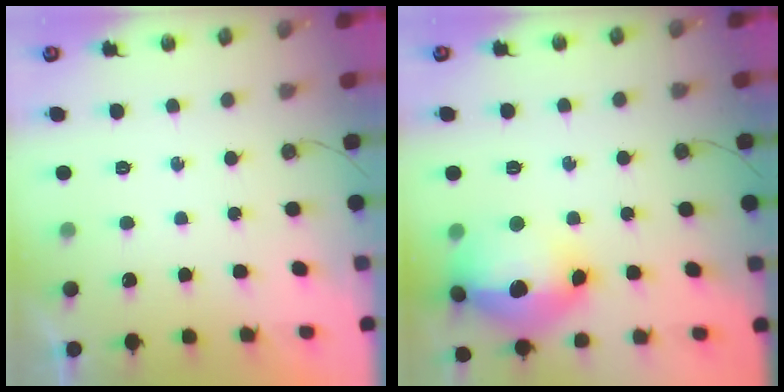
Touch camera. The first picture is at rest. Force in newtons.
{"total": 20.3, "press": 19.8, "slide": 4.4}